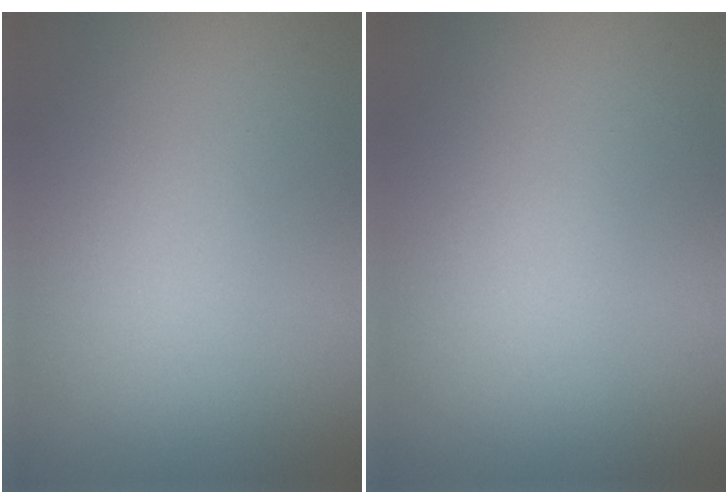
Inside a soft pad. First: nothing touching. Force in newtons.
{"total": 0.0}